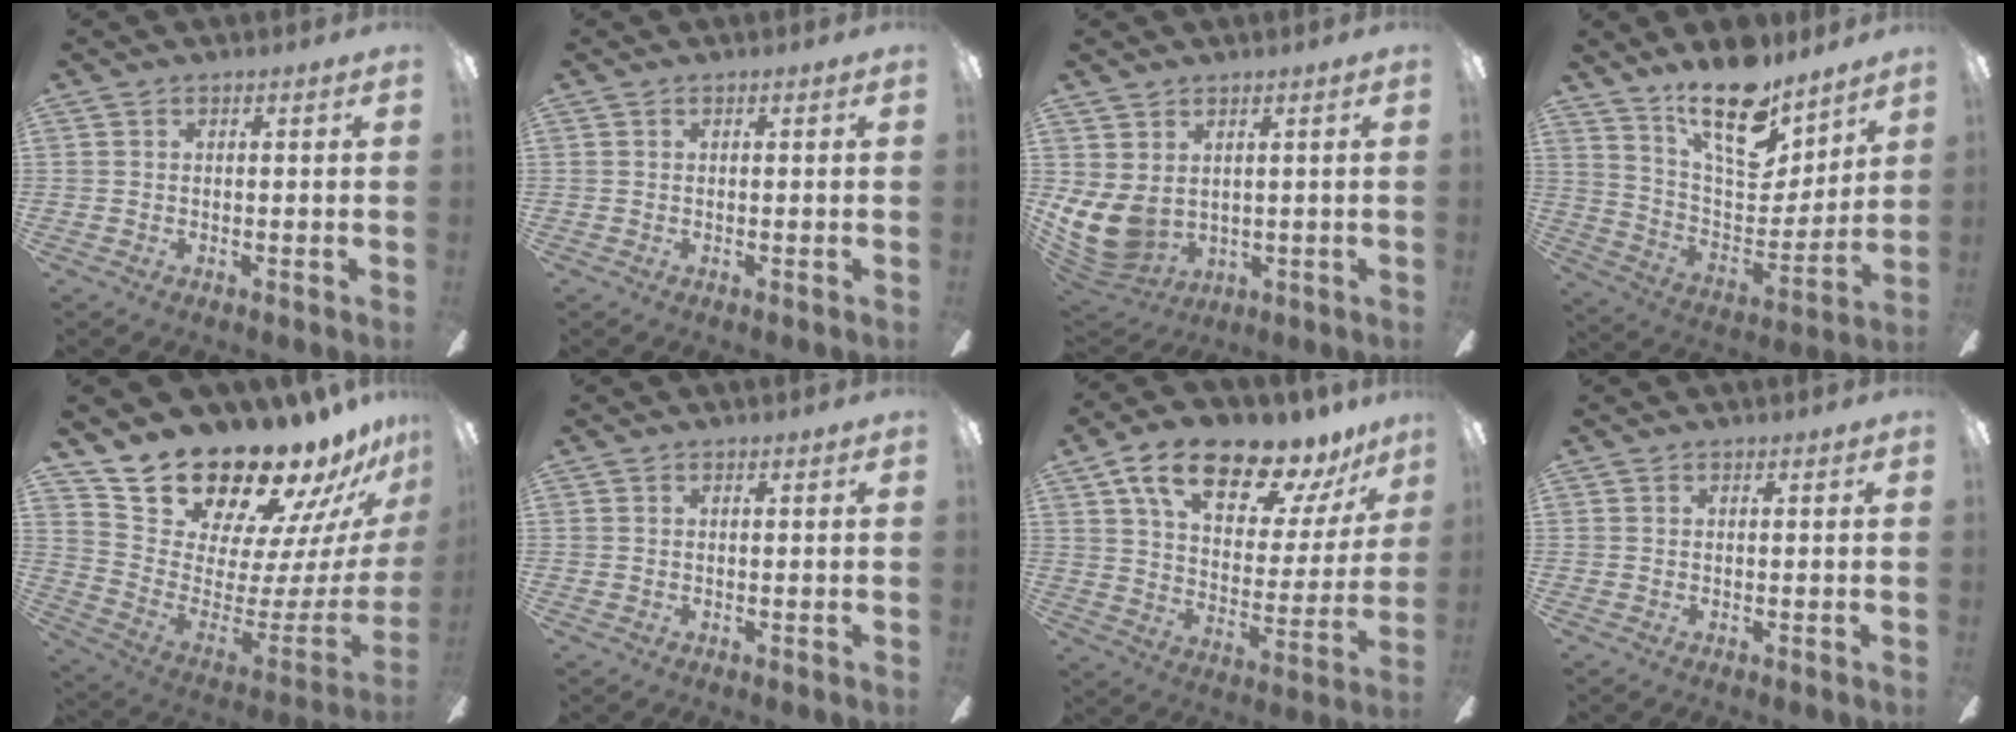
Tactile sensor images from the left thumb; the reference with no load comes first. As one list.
[{"total": 0.0}, {"total": 9.6, "force": [0.9, 7.2, 6.2], "torque": [-0.163, -0.016, 0.021]}, {"total": 19.4, "force": [14.6, 7.5, 10.2], "torque": [-0.166, -0.103, 0.257]}, {"total": 20.1, "force": [18.7, 5.9, 4.3], "torque": [-0.067, -0.175, 0.341]}, {"total": 0.0}, {"total": 18.3, "force": [13.4, 7.1, 10.3], "torque": [-0.174, -0.083, 0.229]}, {"total": 0.0}]